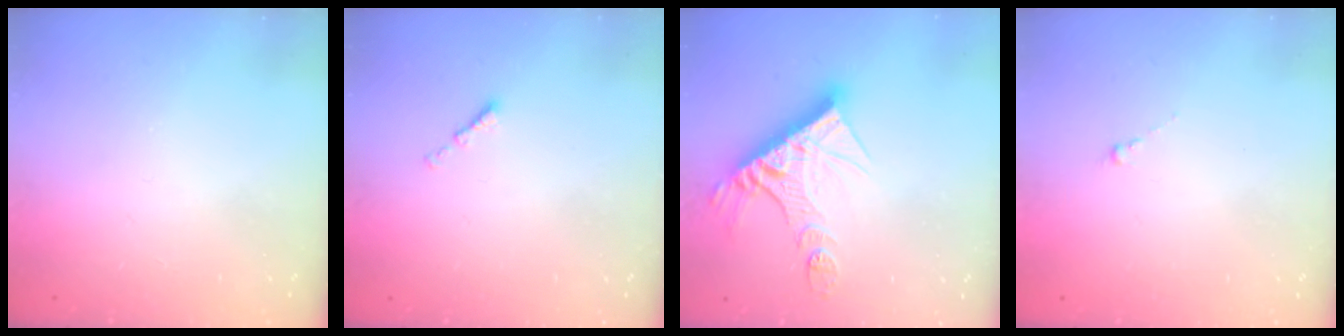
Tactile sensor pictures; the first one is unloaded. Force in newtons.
{"total": 0.0}
{"total": 14.5, "press": 14.4, "slide": 1.6}
{"total": 0.0}